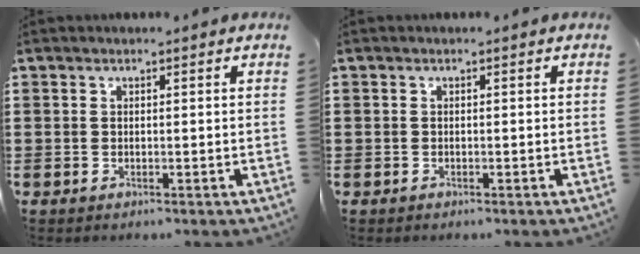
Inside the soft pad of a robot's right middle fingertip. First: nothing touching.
{"total": 0.5, "force": [-0.3, 0.4, 0.0], "torque": [0.001, 0.005, -0.009]}